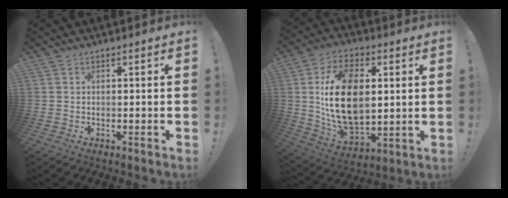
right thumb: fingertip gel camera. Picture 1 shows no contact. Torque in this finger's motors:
{"motor_torque": [1.66, 3.08, 0.43, 0.18, 0.71]}